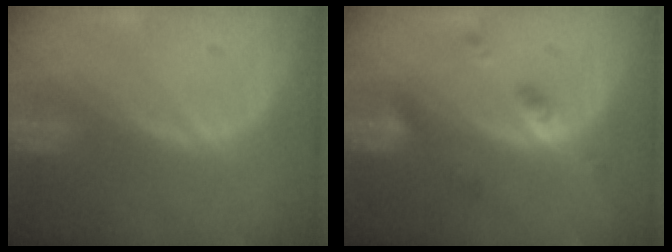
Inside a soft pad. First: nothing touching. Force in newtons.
{"total": 4.3, "press": 3.9, "slide": 1.7}